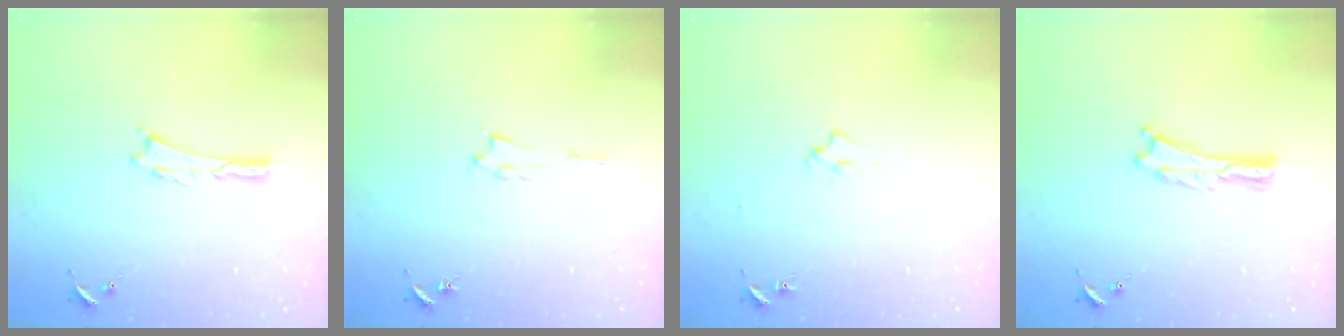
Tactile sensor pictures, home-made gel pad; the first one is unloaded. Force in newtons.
{"total": 1.3, "press": 1.3, "slide": 0.2}
{"total": 2.0, "press": 2.0, "slide": 0.3}
{"total": 0.0}